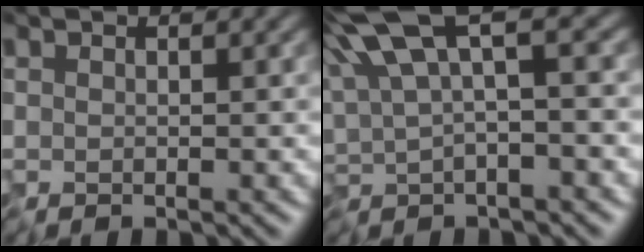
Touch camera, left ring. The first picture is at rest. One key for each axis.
{"total": 7.8, "fx": 2.6, "fy": 2.6, "fz": 6.8, "tx": -0.156, "ty": 0.014, "tz": 0.050}